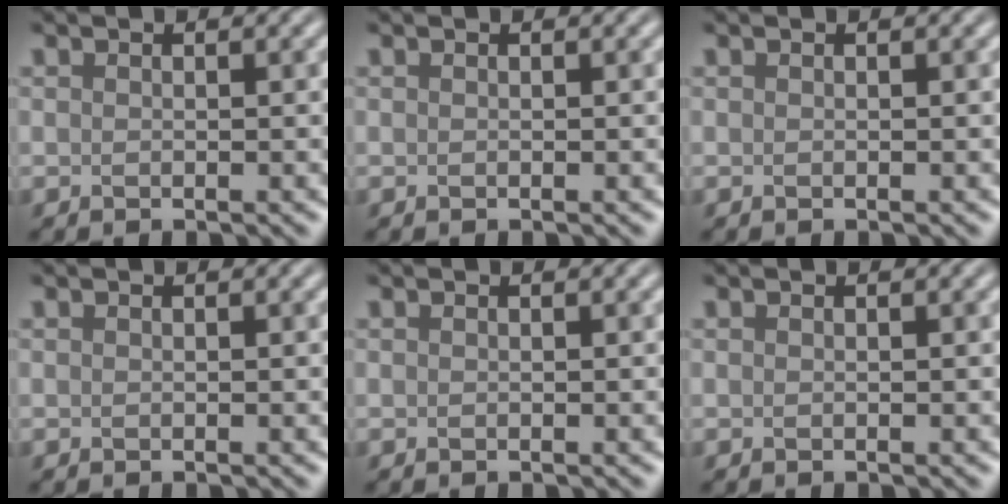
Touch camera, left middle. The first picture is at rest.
{"total": 0.0}
{"total": 0.0}
{"total": 0.0}
{"total": 0.0}
{"total": 0.0}